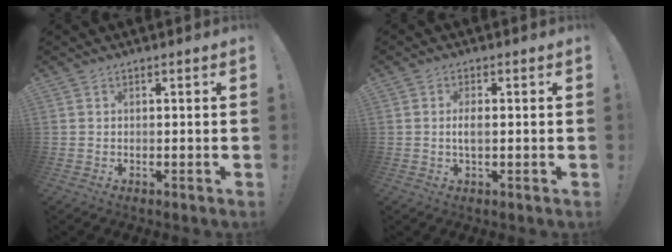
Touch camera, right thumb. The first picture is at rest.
{"total": 2.9, "force": [-0.3, 0.9, 2.7], "torque": [-0.052, -0.001, -0.009]}